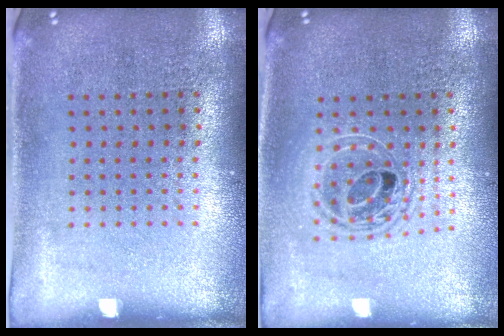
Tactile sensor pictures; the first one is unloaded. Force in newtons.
{"total": 1.6, "press": 1.4, "slide": 0.9}